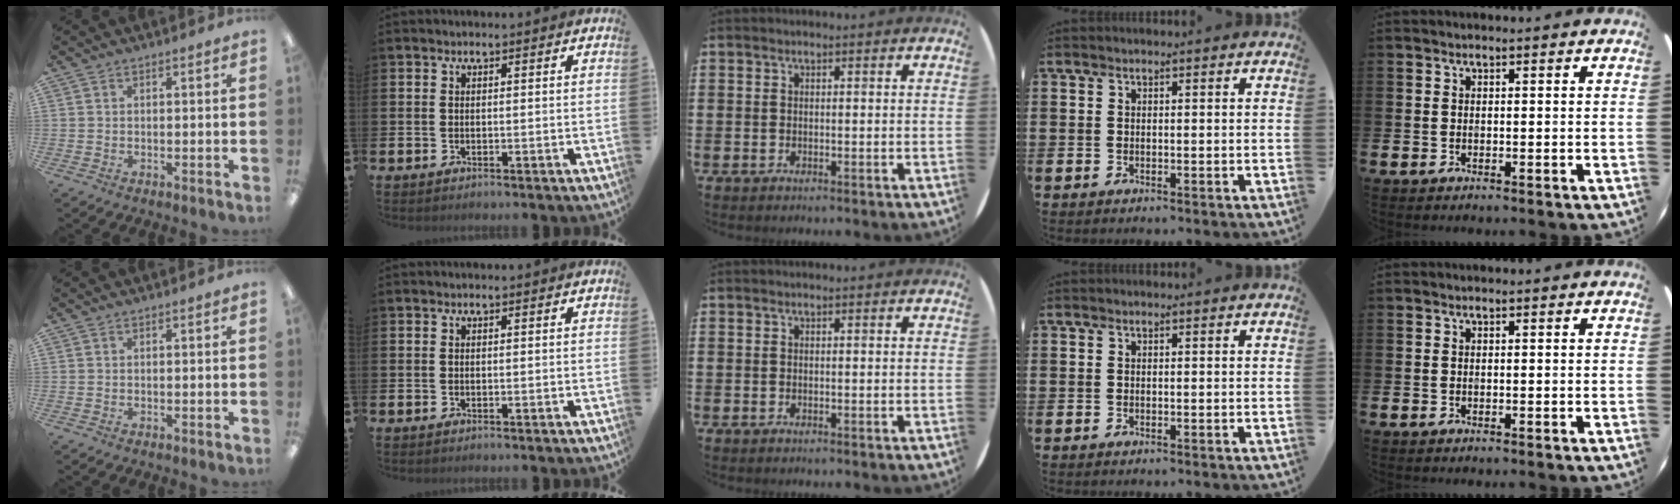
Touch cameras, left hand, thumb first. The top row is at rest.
{}